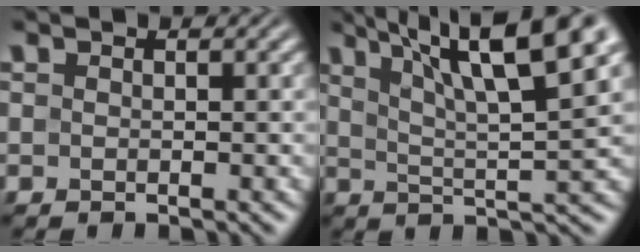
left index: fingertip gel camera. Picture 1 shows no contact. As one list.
[{"total": 11.8, "force": [6.7, 2.5, 9.3], "torque": [-0.137, 0.020, 0.110]}]